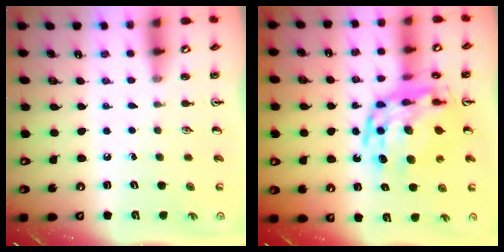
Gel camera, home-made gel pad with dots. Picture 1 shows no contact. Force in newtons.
{"total": 18.3, "press": 18.2, "slide": 1.6}